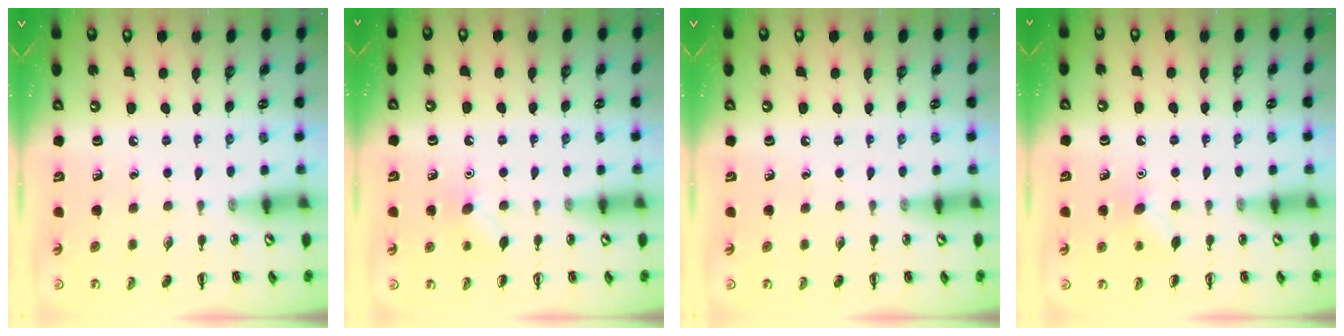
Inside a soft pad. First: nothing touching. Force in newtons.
{"total": 5.6, "press": 5.4, "slide": 1.7}
{"total": 0.0}
{"total": 5.6, "press": 5.4, "slide": 1.7}